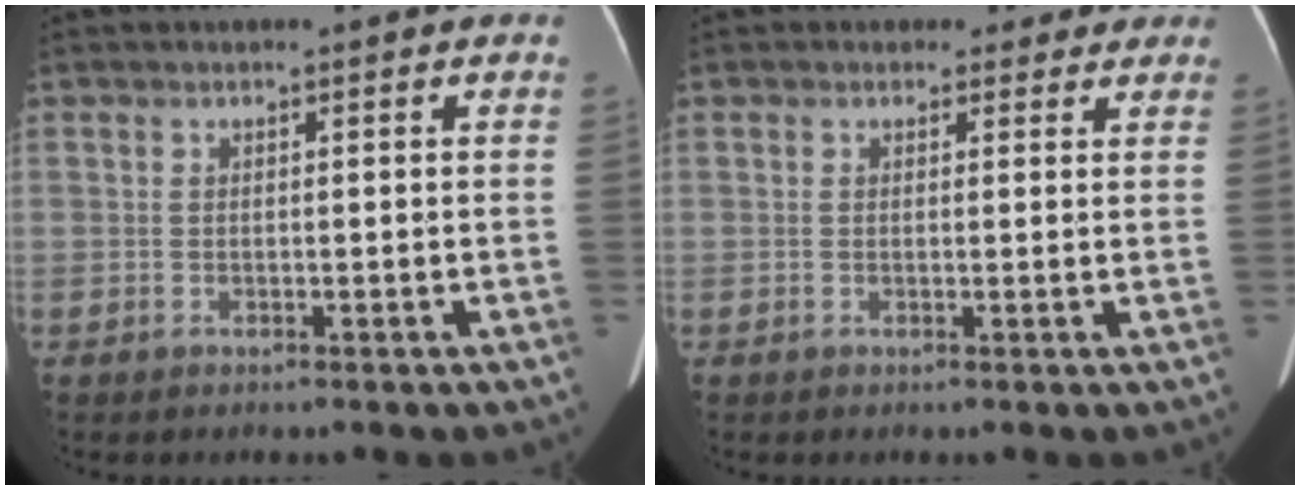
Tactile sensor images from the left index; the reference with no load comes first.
{"total": 3.1, "force": [2.3, 2.0, 0.2], "torque": [0.009, 0.001, 0.017]}